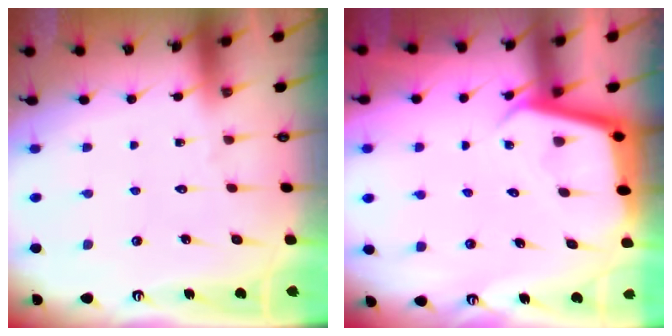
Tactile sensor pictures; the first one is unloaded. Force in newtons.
{"total": 3.8, "press": 3.8, "slide": 0.3}